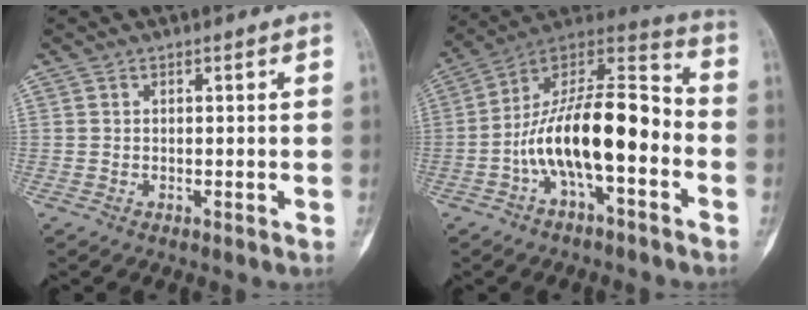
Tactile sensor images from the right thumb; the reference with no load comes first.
{"total": 18.8, "force": [-4.5, 7.6, 16.6], "torque": [-0.281, 0.069, -0.082]}